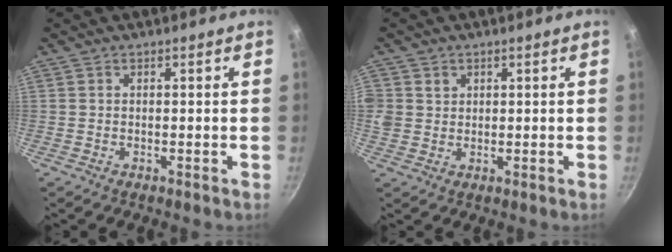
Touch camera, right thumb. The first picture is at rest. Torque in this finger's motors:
{"motor_torque": [-0.67, 0.78, 0.53, 0.41, 0.05]}